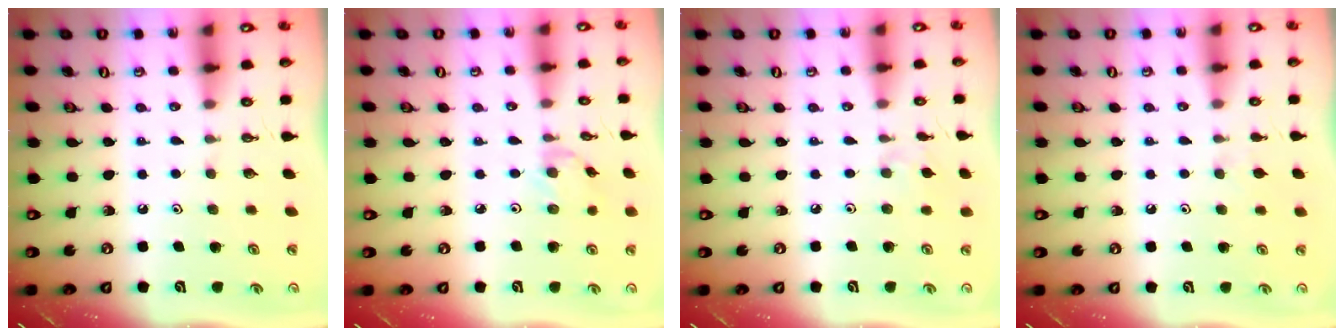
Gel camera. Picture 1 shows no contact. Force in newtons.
{"total": 2.0, "press": 2.0, "slide": 0.3}
{"total": 2.4, "press": 2.4, "slide": 0.4}
{"total": 4.5, "press": 4.4, "slide": 0.6}